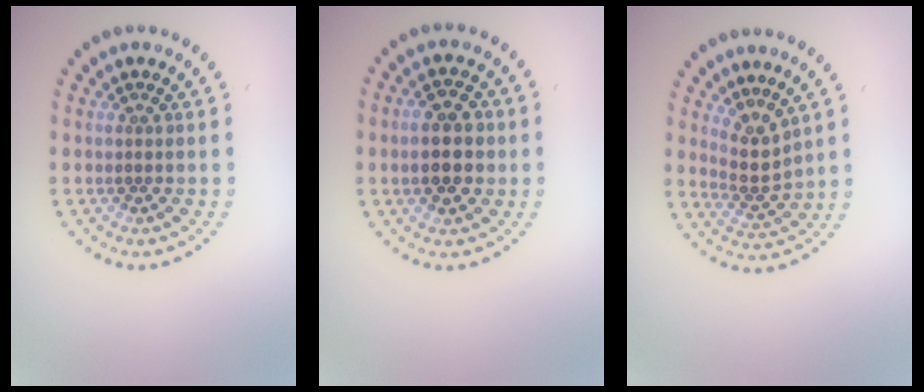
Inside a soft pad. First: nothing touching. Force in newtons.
{"total": 4.6, "press": 4.6, "slide": 0.2}
{"total": 2.6, "press": 1.9, "slide": 1.8}